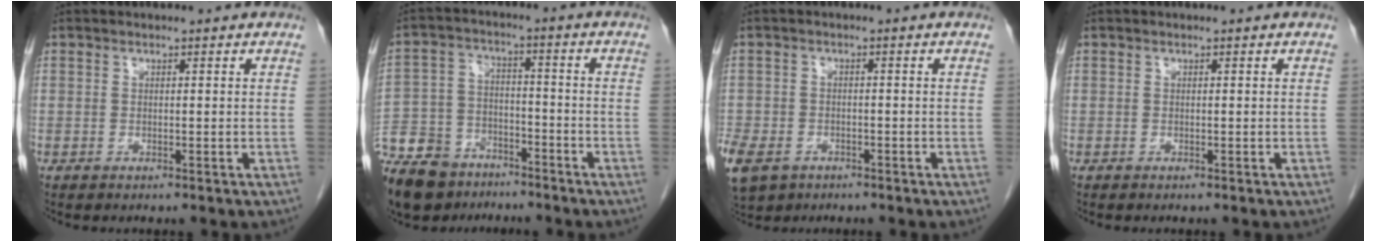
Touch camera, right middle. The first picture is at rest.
{"total": 15.9, "force": [-12.2, 8.1, 6.1], "torque": [-0.137, 0.005, -0.203]}
{"total": 19.0, "force": [-9.0, 14.5, 8.4], "torque": [-0.296, -0.029, -0.132]}
{"total": 0.0}